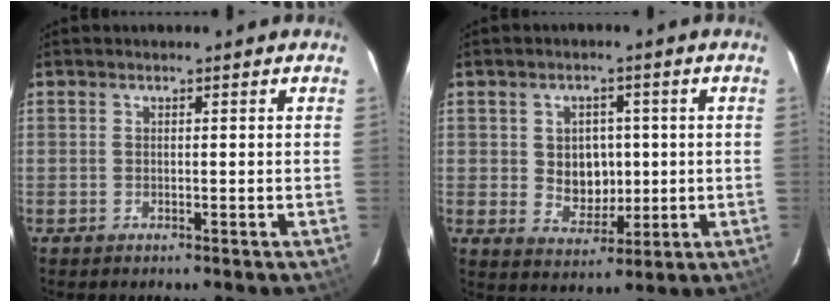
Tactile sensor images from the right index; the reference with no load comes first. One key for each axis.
{"total": 6.8, "fx": 0.4, "fy": 5.8, "fz": 3.5, "tx": -0.063, "ty": 0.004, "tz": 0.022}